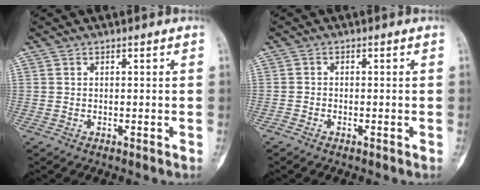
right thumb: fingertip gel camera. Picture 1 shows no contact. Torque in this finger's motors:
{"motor_torque": [-0.11, 0.04, 0.26, -0.27, 0.02]}